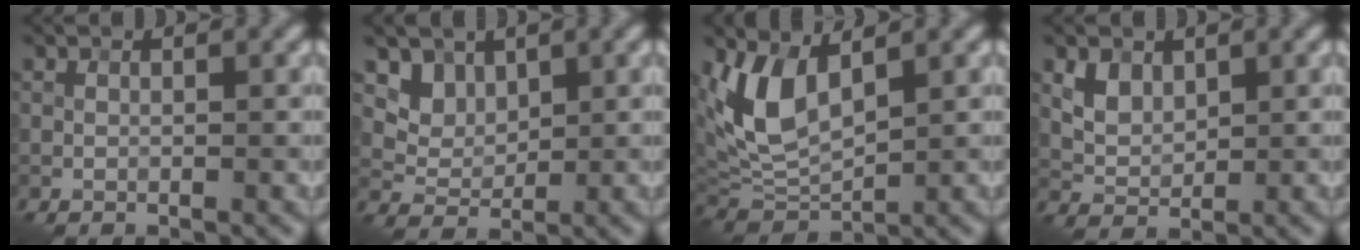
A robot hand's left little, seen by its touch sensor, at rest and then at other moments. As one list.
[{"total": 3.6, "force": [2.5, 2.3, 1.4], "torque": [-0.042, -0.027, 0.075]}, {"total": 5.6, "force": [2.1, 2.6, 4.5], "torque": [-0.111, -0.011, 0.047]}, {"total": 2.1, "force": [1.2, 1.3, 1.2], "torque": [-0.031, -0.007, 0.030]}]